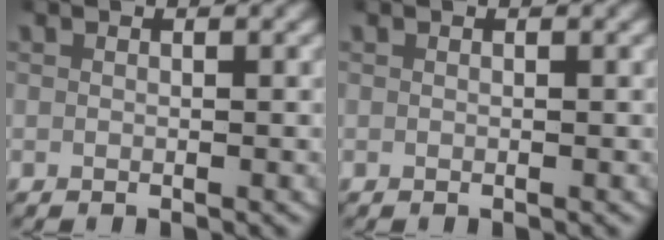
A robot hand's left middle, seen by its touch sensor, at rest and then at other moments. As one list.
[{"total": 0.0}]